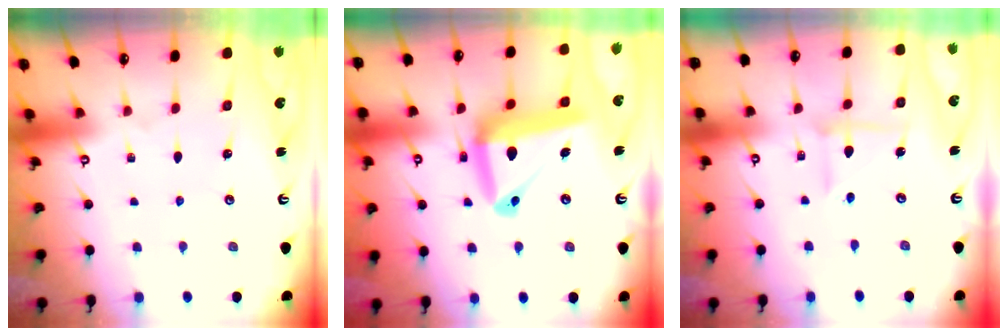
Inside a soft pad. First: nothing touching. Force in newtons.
{"total": 17.7, "press": 17.5, "slide": 2.4}
{"total": 5.9, "press": 5.9, "slide": 0.5}